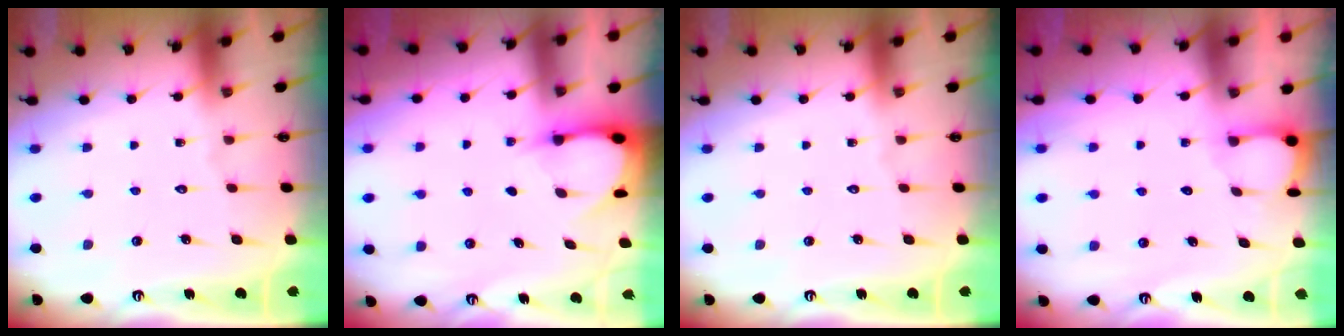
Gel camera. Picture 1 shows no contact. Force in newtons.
{"total": 3.1, "press": 3.1, "slide": 0.4}
{"total": 0.0}
{"total": 2.0, "press": 2.0, "slide": 0.2}